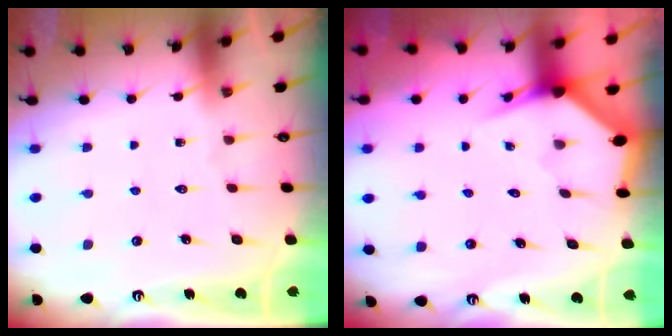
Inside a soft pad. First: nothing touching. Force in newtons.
{"total": 2.8, "press": 2.8, "slide": 0.0}